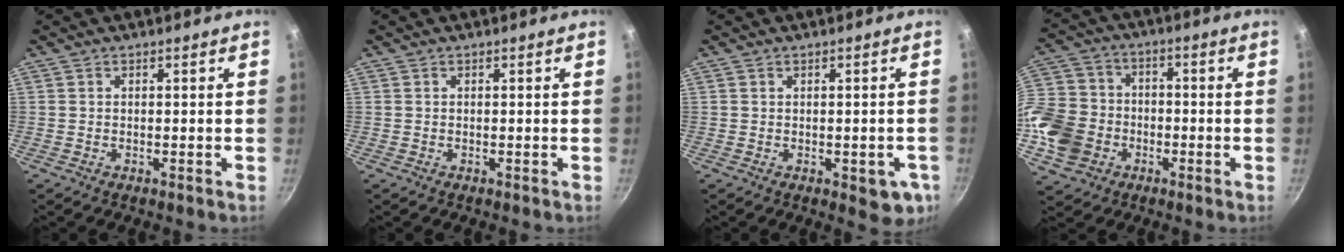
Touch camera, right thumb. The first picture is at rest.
{"total": 0.0}
{"total": 5.9, "force": [-1.6, 3.0, 4.8], "torque": [-0.032, 0.004, -0.015]}
{"total": 15.8, "force": [-4.9, 13.1, 7.4], "torque": [-0.147, 0.044, -0.098]}